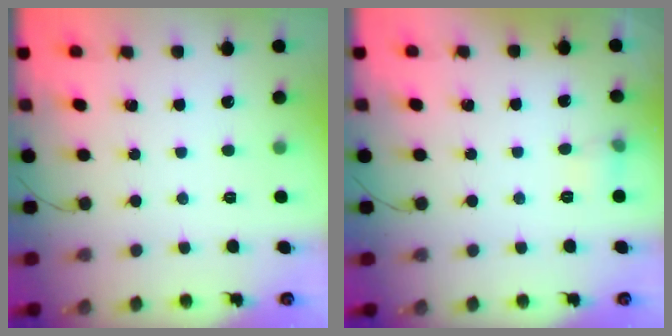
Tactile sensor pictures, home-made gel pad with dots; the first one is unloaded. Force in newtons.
{"total": 5.4, "press": 5.2, "slide": 1.7}